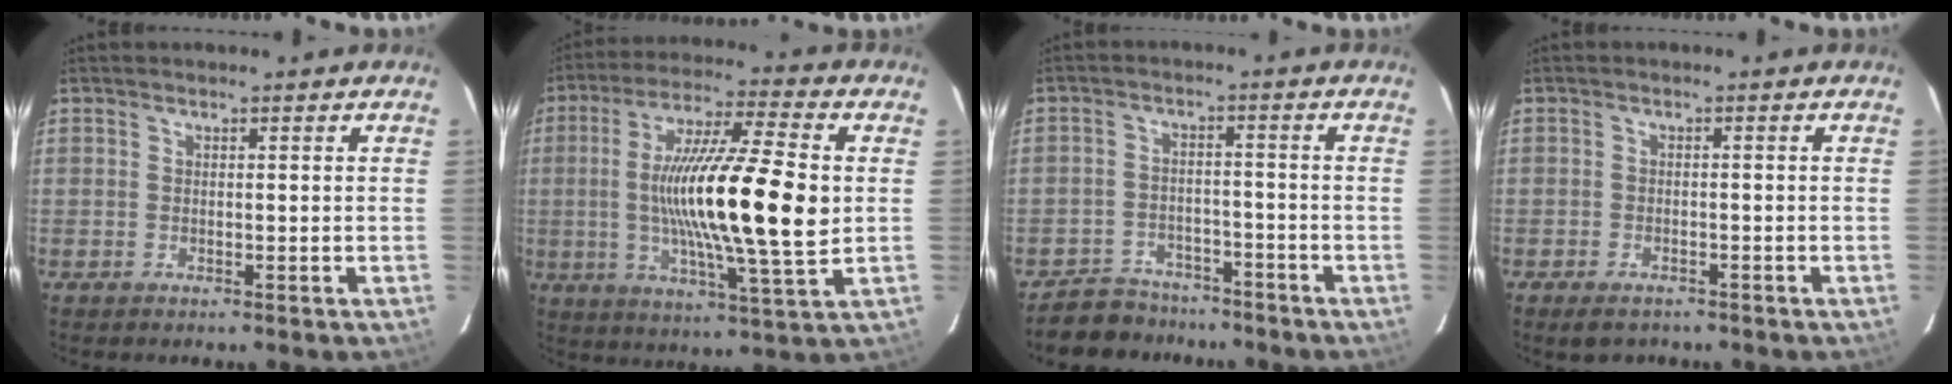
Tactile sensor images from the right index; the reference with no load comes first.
{"total": 20.7, "force": [0.5, 2.4, 20.6], "torque": [-0.363, -0.005, 0.003]}
{"total": 8.6, "force": [-7.4, 4.2, 1.1], "torque": [-0.043, 0.014, -0.106]}
{"total": 3.5, "force": [-2.6, 1.9, 1.4], "torque": [-0.037, -0.006, -0.039]}